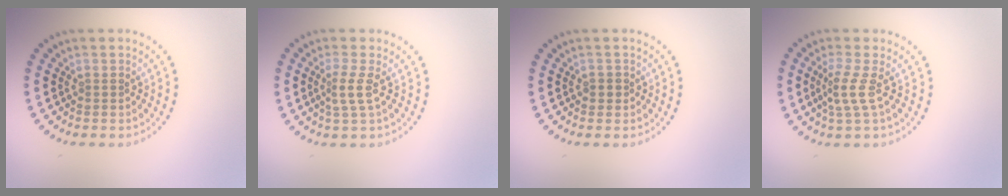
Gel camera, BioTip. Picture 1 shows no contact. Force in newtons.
{"total": 2.0, "press": 1.4, "slide": 1.4}
{"total": 0.9, "press": 0.9, "slide": 0.2}
{"total": 2.3, "press": 1.6, "slide": 1.7}